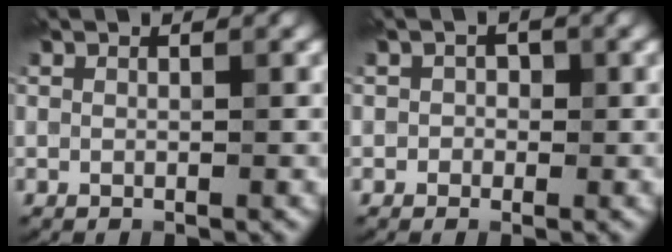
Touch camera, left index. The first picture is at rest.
{"total": 1.2, "force": [-0.3, 1.2, 0.1], "torque": [0.020, 0.007, -0.012]}